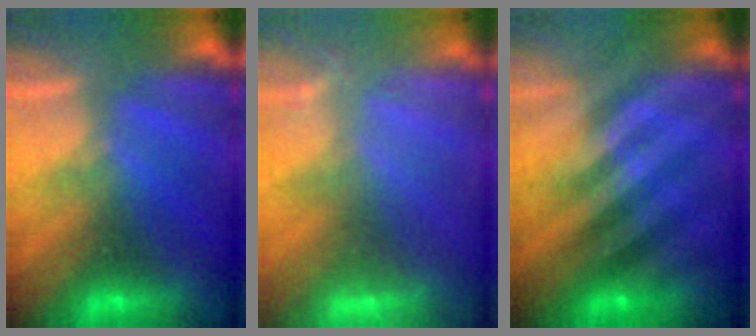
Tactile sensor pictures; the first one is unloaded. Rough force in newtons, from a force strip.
{"total": 2.6}
{"total": 2.3}